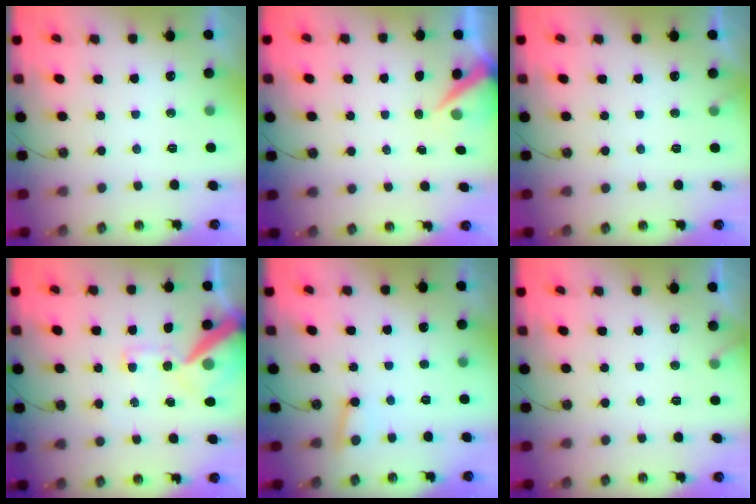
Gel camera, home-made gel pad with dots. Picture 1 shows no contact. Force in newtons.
{"total": 4.8, "press": 4.7, "slide": 0.5}
{"total": 4.4, "press": 4.4, "slide": 0.2}
{"total": 16.6, "press": 16.4, "slide": 2.5}
{"total": 2.9, "press": 2.9, "slide": 0.3}
{"total": 4.0, "press": 4.0, "slide": 0.3}